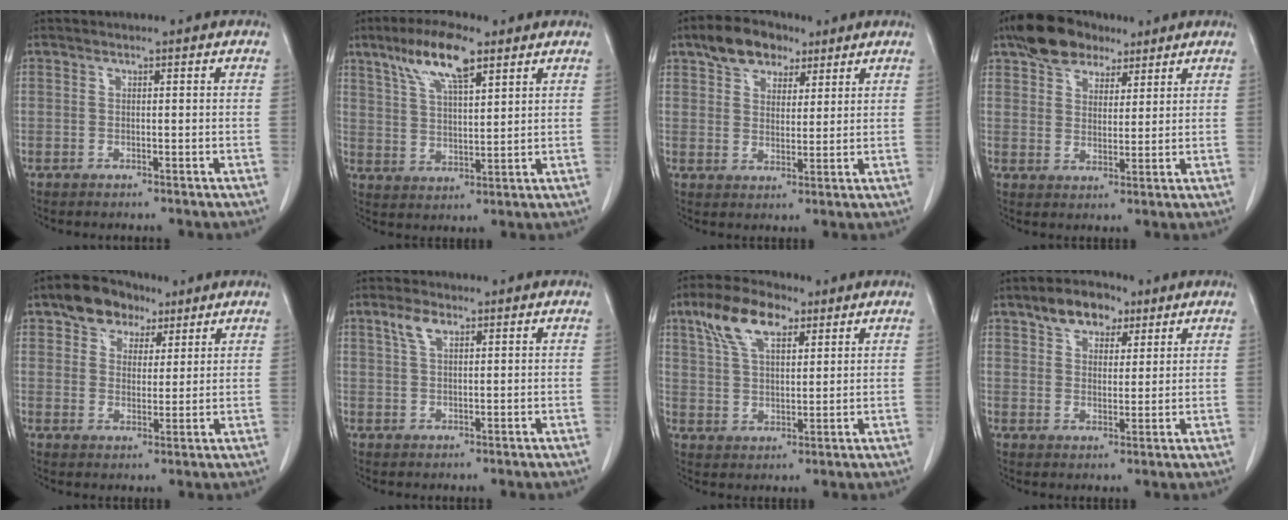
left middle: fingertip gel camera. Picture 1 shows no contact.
{"total": 9.9, "force": [6.1, 2.4, 7.4], "torque": [-0.146, 0.013, 0.115]}
{"total": 7.9, "force": [5.1, 4.6, 3.9], "torque": [-0.065, 0.022, 0.088]}
{"total": 8.6, "force": [6.1, 4.7, 3.7], "torque": [-0.067, 0.022, 0.107]}
{"total": 7.5, "force": [4.6, 5.0, 3.2], "torque": [-0.052, 0.025, 0.080]}
{"total": 3.1, "force": [1.8, 1.3, 2.2], "torque": [-0.053, 0.009, 0.040]}
{"total": 9.7, "force": [5.6, 4.0, 6.8], "torque": [-0.142, 0.022, 0.108]}
{"total": 7.1, "force": [4.4, 4.1, 3.7], "torque": [-0.058, 0.018, 0.075]}